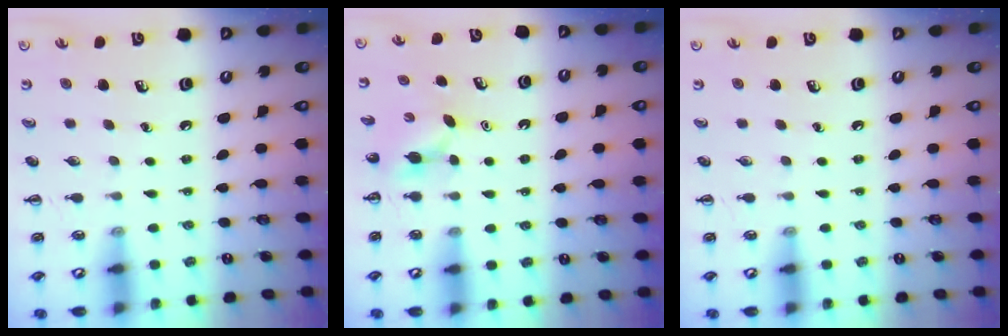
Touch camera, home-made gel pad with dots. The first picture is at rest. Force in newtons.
{"total": 2.9, "press": 2.8, "slide": 0.8}
{"total": 0.0}